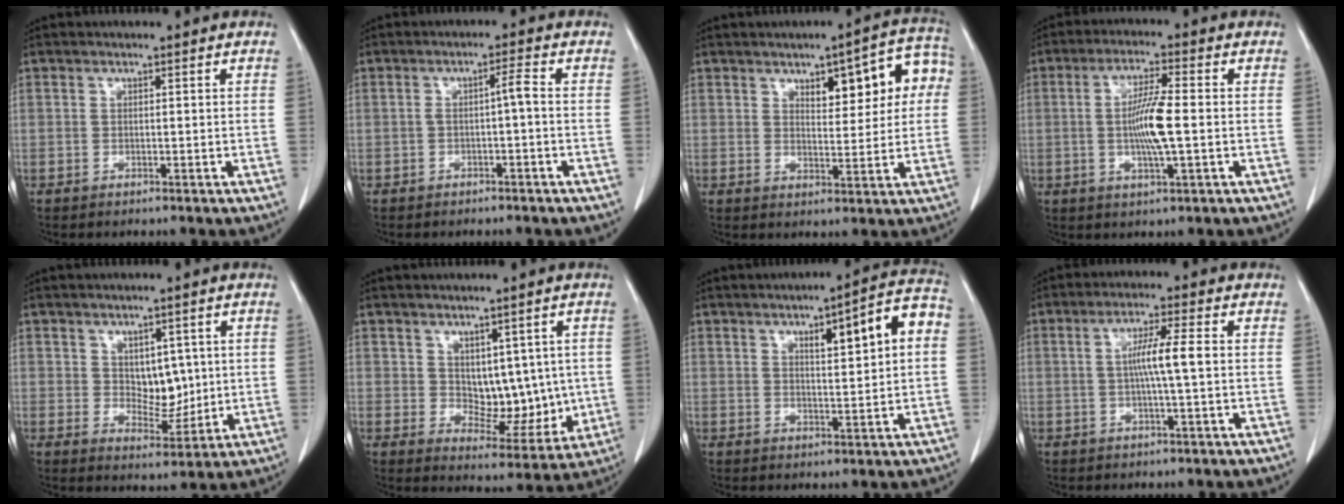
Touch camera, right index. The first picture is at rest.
{"total": 2.3, "force": [-0.4, 0.0, 2.2], "torque": [-0.036, 0.006, -0.008]}
{"total": 10.2, "force": [3.2, 4.0, 8.8], "torque": [-0.100, 0.031, 0.044]}
{"total": 7.5, "force": [-0.6, 0.5, 7.5], "torque": [-0.145, -0.005, -0.013]}
{"total": 5.5, "force": [1.1, 3.4, 4.1], "torque": [-0.058, -0.002, 0.030]}
{"total": 8.5, "force": [1.0, 5.2, 6.6], "torque": [-0.077, -0.001, 0.034]}
{"total": 9.3, "force": [2.2, 1.3, 8.9], "torque": [-0.121, 0.025, 0.031]}
{"total": 5.4, "force": [0.1, -0.3, 5.4], "torque": [-0.098, 0.003, 0.002]}